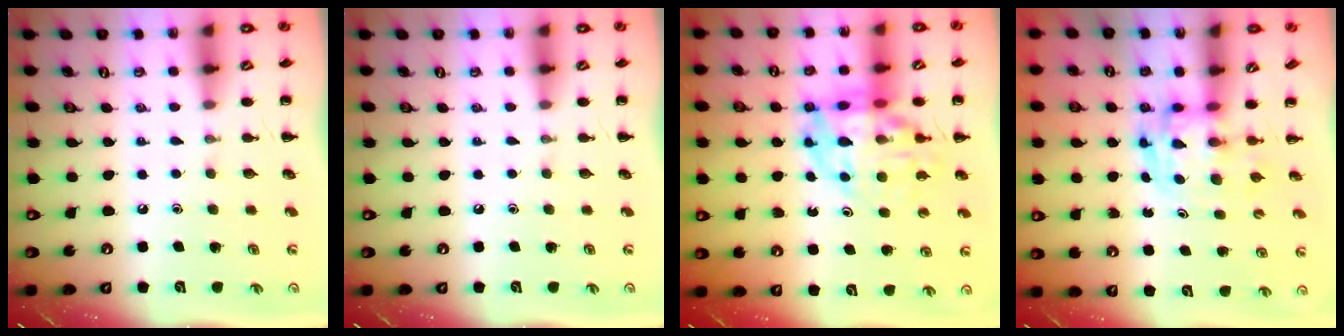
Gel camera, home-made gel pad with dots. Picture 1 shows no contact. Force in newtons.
{"total": 0.0}
{"total": 17.0, "press": 16.6, "slide": 4.0}
{"total": 3.5, "press": 3.5, "slide": 0.6}